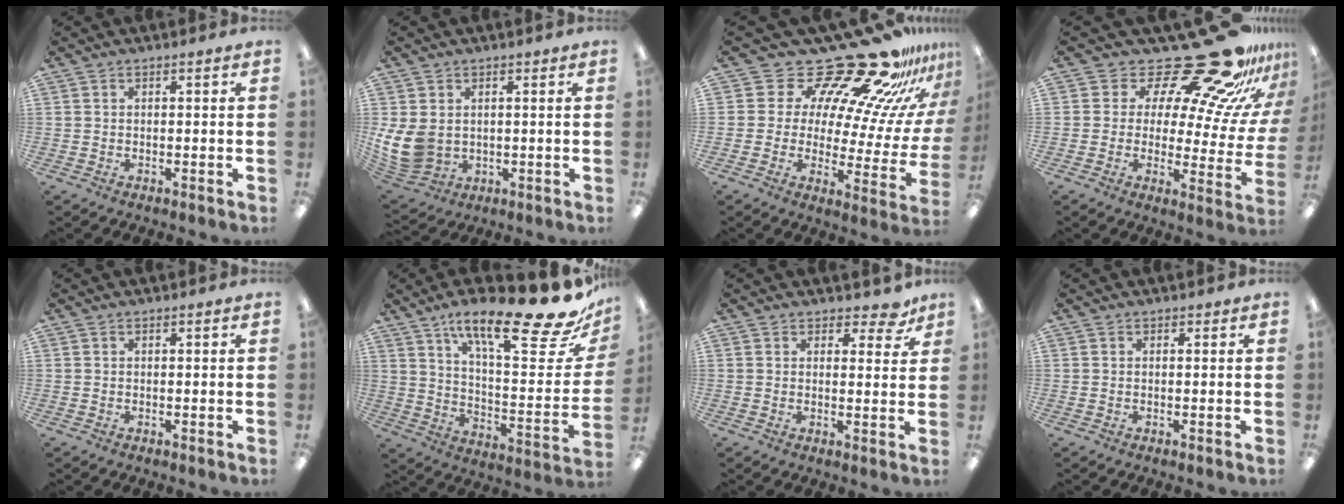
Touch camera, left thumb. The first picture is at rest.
{"total": 10.6, "force": [1.0, 8.8, 5.8], "torque": [-0.130, -0.001, 0.023]}
{"total": 23.4, "force": [19.5, 8.9, 9.4], "torque": [-0.123, -0.173, 0.331]}
{"total": 24.2, "force": [19.2, 7.9, 12.5], "torque": [-0.151, -0.158, 0.315]}
{"total": 0.0}
{"total": 23.5, "force": [16.4, 4.5, 16.2], "torque": [-0.245, -0.113, 0.258]}
{"total": 4.9, "force": [3.5, 2.6, 2.2], "torque": [-0.018, -0.018, 0.060]}
{"total": 0.0}